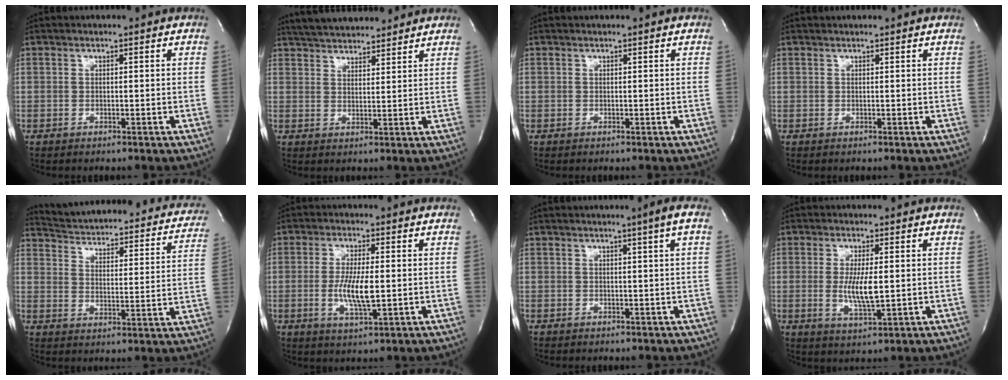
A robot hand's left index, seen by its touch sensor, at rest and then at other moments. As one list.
[{"total": 11.3, "force": [10.3, 2.4, 3.7], "torque": [-0.057, 0.022, 0.158]}, {"total": 0.0}, {"total": 1.9, "force": [1.8, 0.0, 0.4], "torque": [-0.006, 0.016, 0.023]}, {"total": 25.1, "force": [22.7, 6.0, 9.1], "torque": [-0.131, -0.046, 0.270]}, {"total": 6.6, "force": [-0.8, 1.2, 6.4], "torque": [-0.127, -0.015, -0.014]}, {"total": 1.7, "force": [0.7, -0.6, 1.4], "torque": [-0.023, -0.004, 0.013]}, {"total": 5.8, "force": [-0.1, 1.1, 5.7], "torque": [-0.112, -0.015, -0.001]}]